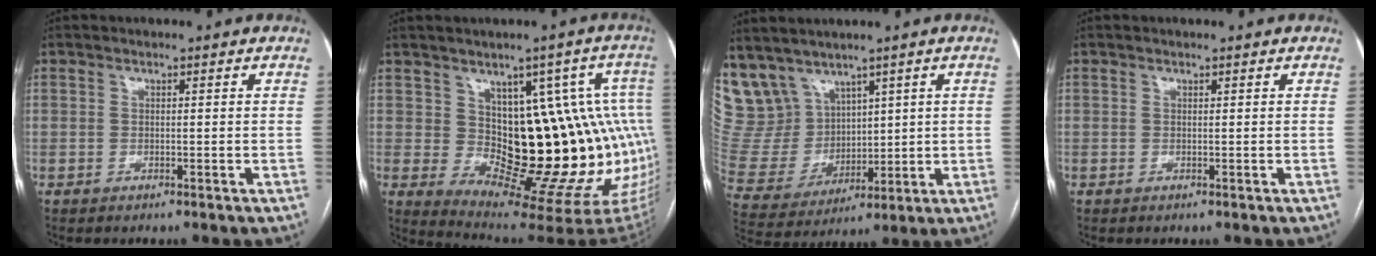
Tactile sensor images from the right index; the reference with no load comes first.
{"total": 18.3, "force": [0.6, 7.1, 16.8], "torque": [-0.149, 0.024, 0.025]}
{"total": 13.4, "force": [9.5, 8.9, 3.1], "torque": [-0.094, 0.041, 0.215]}
{"total": 0.0}